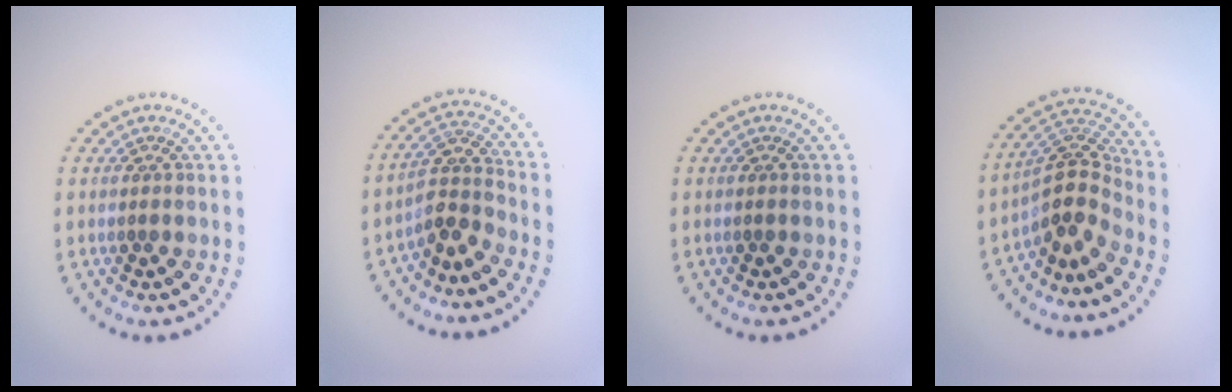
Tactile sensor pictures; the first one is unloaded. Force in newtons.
{"total": 3.0, "press": 2.3, "slide": 1.9}
{"total": 0.0}
{"total": 4.0, "press": 3.2, "slide": 2.5}